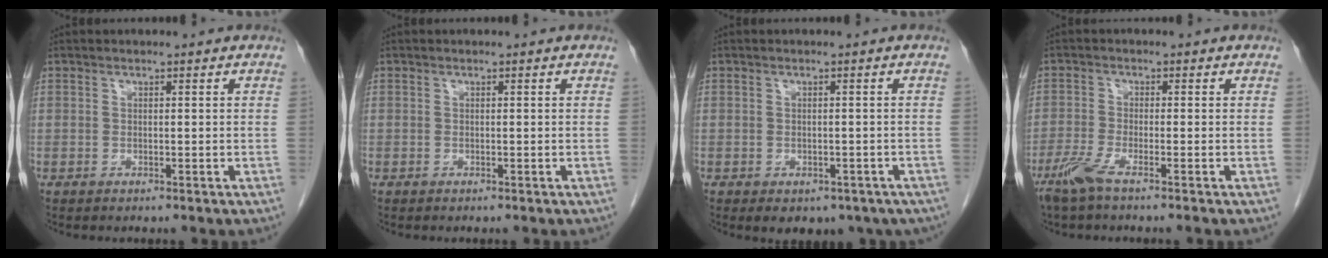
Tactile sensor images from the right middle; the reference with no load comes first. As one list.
[{"total": 0.0}, {"total": 8.4, "force": [-5.7, 5.0, 3.7], "torque": [-0.039, 0.002, -0.064]}, {"total": 3.8, "force": [-2.7, -0.1, 2.7], "torque": [-0.063, -0.011, -0.063]}]